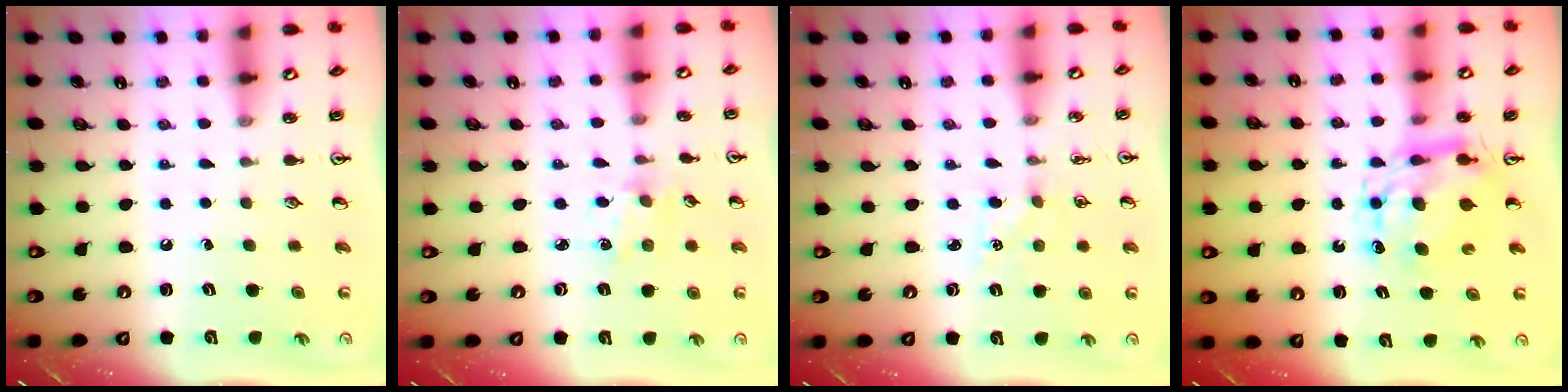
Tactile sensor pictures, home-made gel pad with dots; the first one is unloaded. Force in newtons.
{"total": 1.0, "press": 1.0, "slide": 0.2}
{"total": 2.1, "press": 2.1, "slide": 0.3}
{"total": 8.5, "press": 8.5, "slide": 0.8}